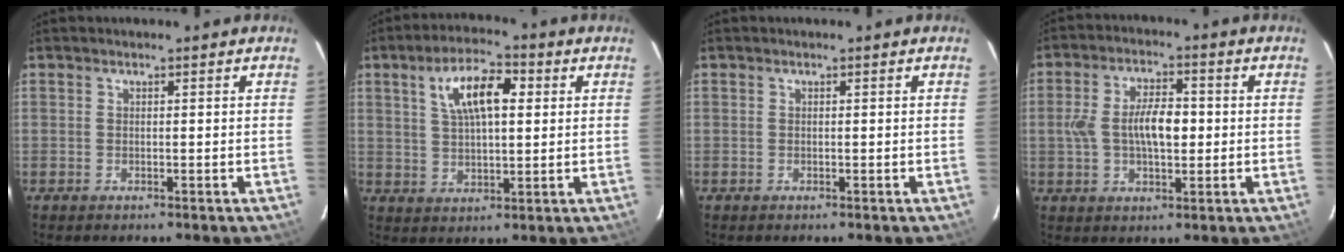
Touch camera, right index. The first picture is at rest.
{"total": 9.9, "force": [3.2, 4.1, 8.4], "torque": [-0.153, 0.020, 0.059]}
{"total": 0.0}
{"total": 8.8, "force": [-0.2, 4.1, 7.7], "torque": [-0.148, 0.011, -0.003]}